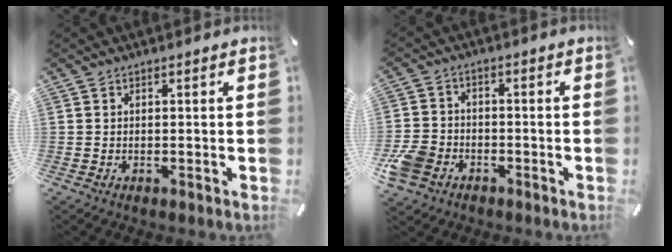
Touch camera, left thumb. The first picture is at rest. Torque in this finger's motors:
{"motor_torque": [-0.04, 0.21, 0.12, 0.03, 0.03]}